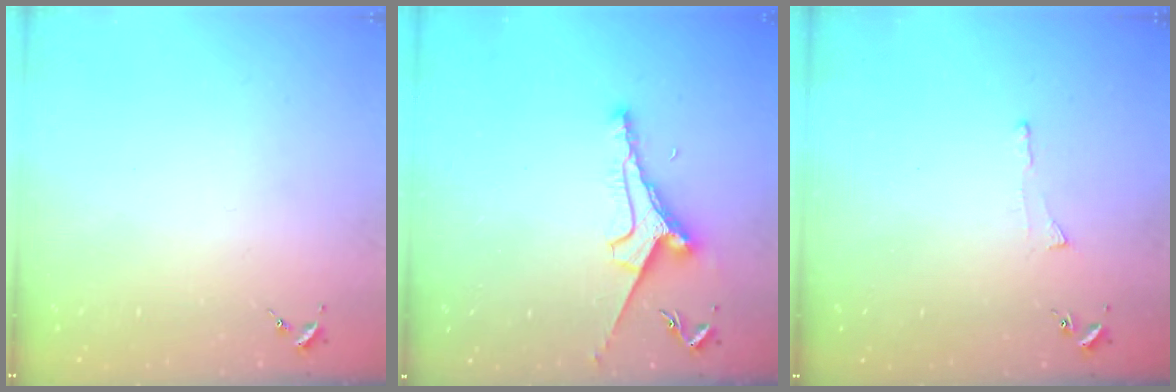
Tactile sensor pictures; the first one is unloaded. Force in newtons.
{"total": 8.0, "press": 8.0, "slide": 0.9}
{"total": 3.0, "press": 2.9, "slide": 0.5}